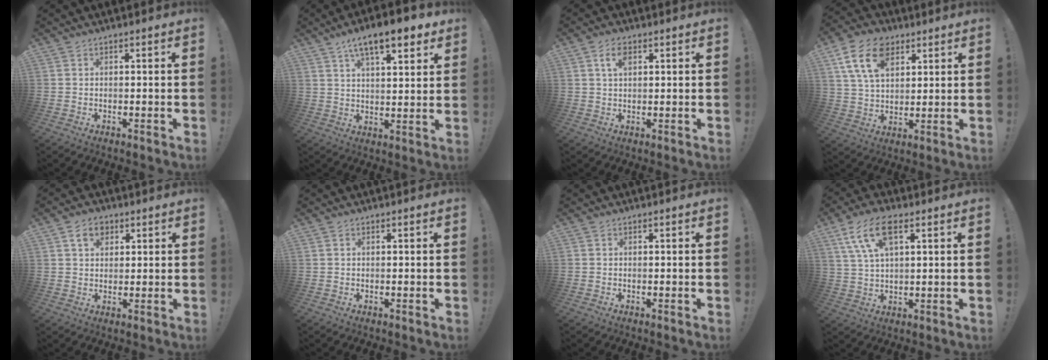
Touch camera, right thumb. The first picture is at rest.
{"total": 12.0, "force": [7.5, 3.7, 8.7], "torque": [-0.129, -0.037, 0.124]}
{"total": 4.7, "force": [2.0, 2.6, 3.4], "torque": [-0.057, 0.001, 0.033]}
{"total": 15.0, "force": [7.4, 9.8, 8.6], "torque": [-0.145, -0.017, 0.141]}
{"total": 6.4, "force": [3.1, 4.7, 2.9], "torque": [-0.043, -0.002, 0.057]}
{"total": 0.0}
{"total": 0.0}
{"total": 11.4, "force": [5.2, 4.9, 8.9], "torque": [-0.172, -0.005, 0.101]}